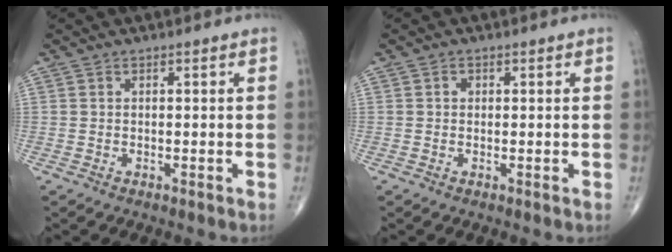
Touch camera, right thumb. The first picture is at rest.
{"total": 0.7, "force": [0.1, 0.7, 0.3], "torque": [0.000, 0.002, 0.000]}